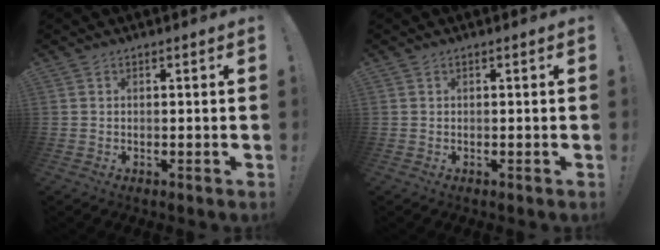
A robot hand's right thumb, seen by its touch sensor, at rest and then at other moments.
{"total": 0.0}